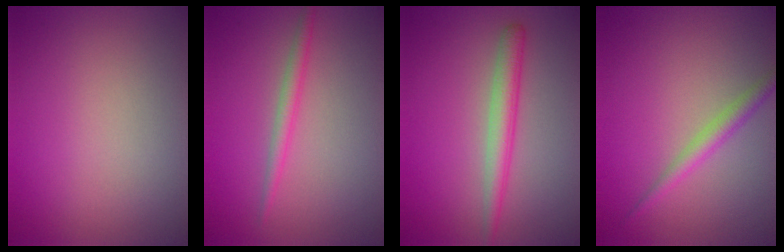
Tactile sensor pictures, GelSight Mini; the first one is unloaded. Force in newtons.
{"total": 1.6, "press": 1.6, "slide": 0.0}
{"total": 2.7, "press": 2.7, "slide": 0.1}
{"total": 2.0, "press": 2.0, "slide": 0.0}